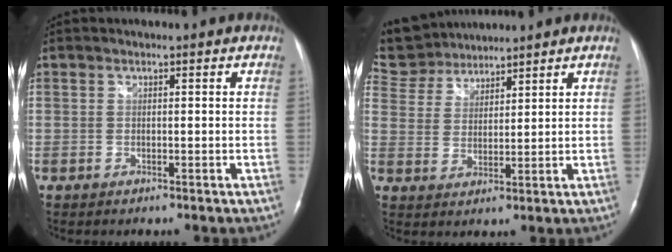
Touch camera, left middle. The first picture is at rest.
{"total": 10.5, "force": [9.7, 3.5, 1.6], "torque": [-0.049, 0.028, 0.197]}